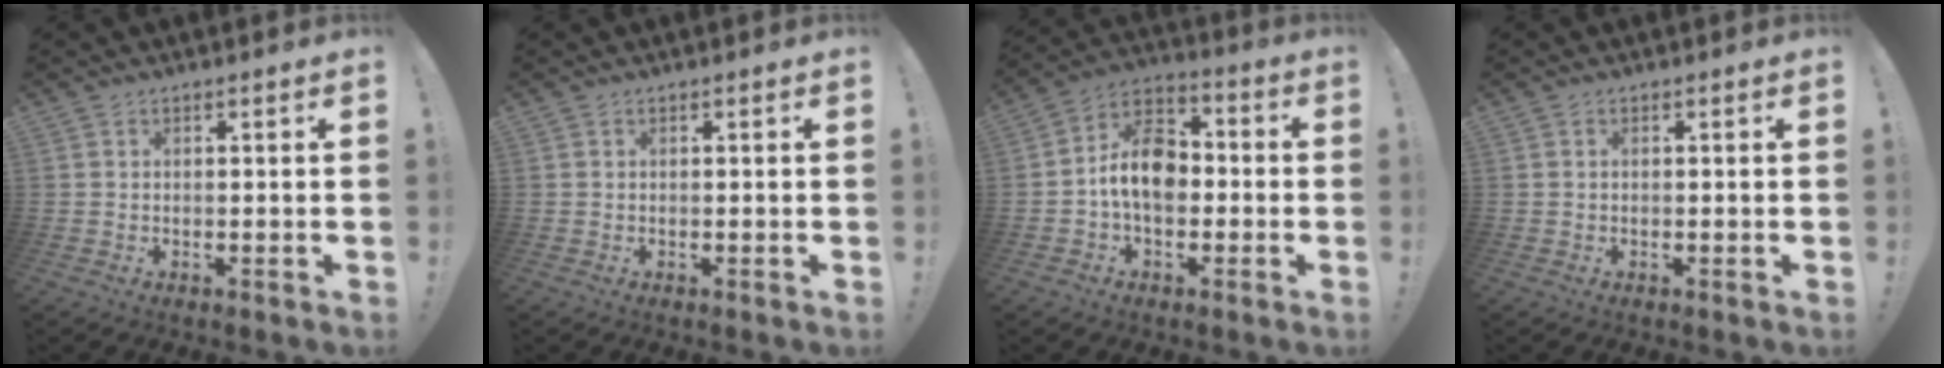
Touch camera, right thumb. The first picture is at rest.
{"total": 0.0}
{"total": 12.8, "force": [-1.3, 8.7, 9.2], "torque": [-0.162, 0.019, -0.024]}
{"total": 0.0}